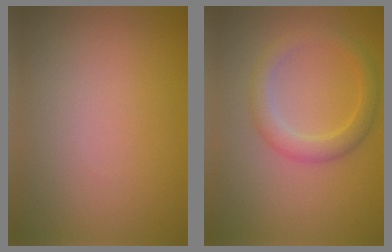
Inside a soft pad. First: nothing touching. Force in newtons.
{"total": 2.8, "press": 2.8, "slide": 0.2}